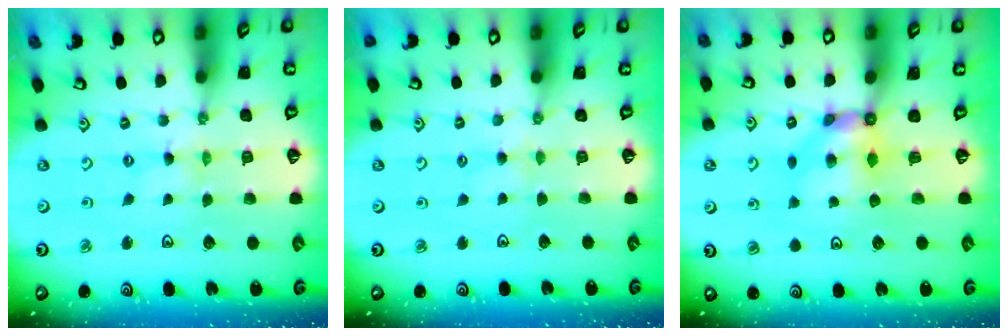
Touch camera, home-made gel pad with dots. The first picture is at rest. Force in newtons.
{"total": 1.9, "press": 1.9, "slide": 0.3}
{"total": 6.5, "press": 6.5, "slide": 0.5}